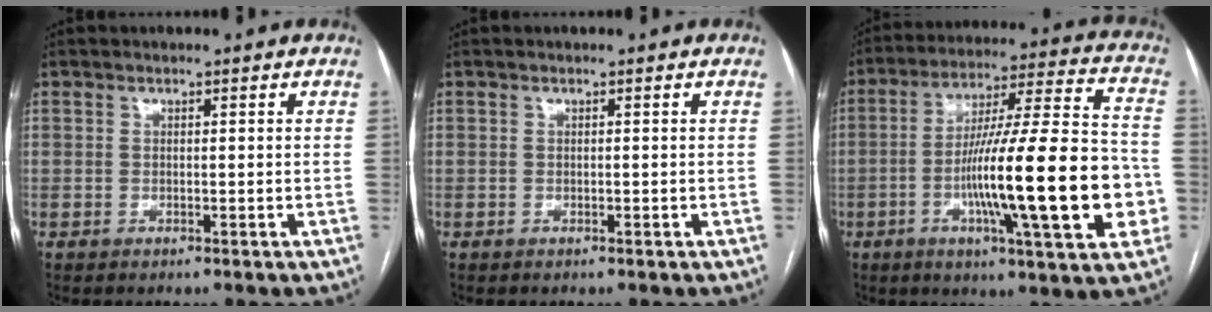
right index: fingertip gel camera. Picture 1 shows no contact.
{"total": 0.0}
{"total": 23.3, "force": [-5.4, 1.7, 22.6], "torque": [-0.329, 0.002, -0.084]}